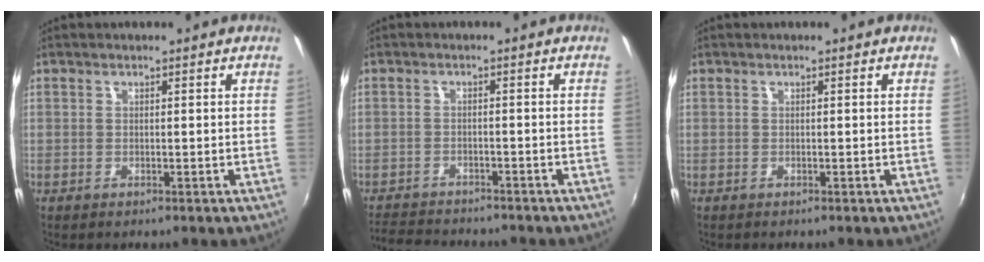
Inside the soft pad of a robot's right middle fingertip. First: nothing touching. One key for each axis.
{"total": 8.7, "fx": -8.0, "fy": 2.0, "fz": 2.6, "tx": -0.076, "ty": -0.012, "tz": -0.128}
{"total": 0.0}